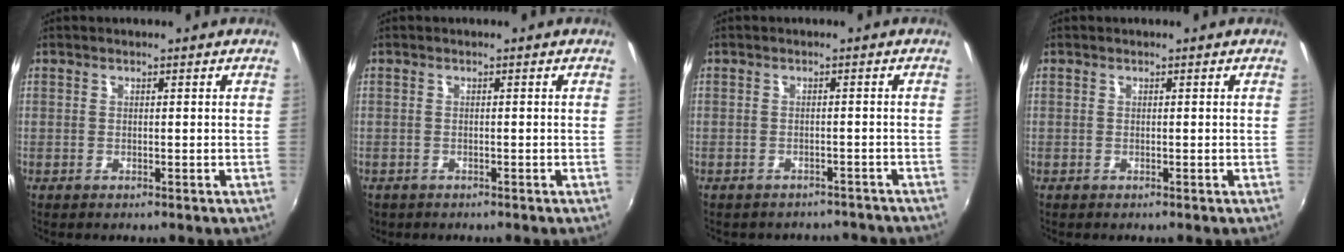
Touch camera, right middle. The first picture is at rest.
{"total": 1.6, "force": [-1.0, 1.2, 0.4], "torque": [-0.015, -0.005, -0.016]}
{"total": 8.1, "force": [-7.2, 3.3, 1.9], "torque": [-0.042, -0.004, -0.082]}
{"total": 0.0}